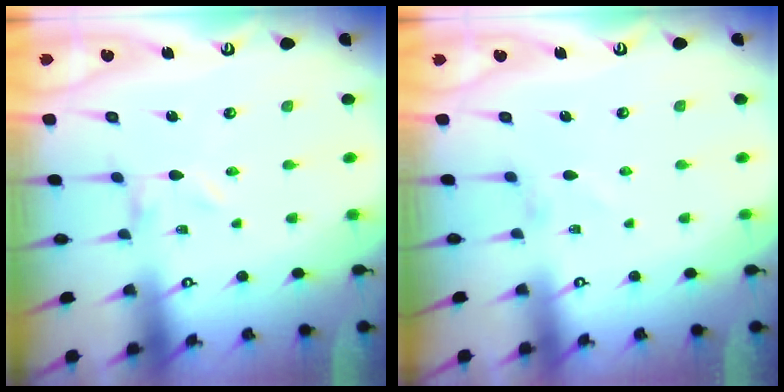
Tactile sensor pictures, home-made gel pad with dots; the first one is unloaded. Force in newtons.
{"total": 2.1, "press": 2.1, "slide": 0.4}